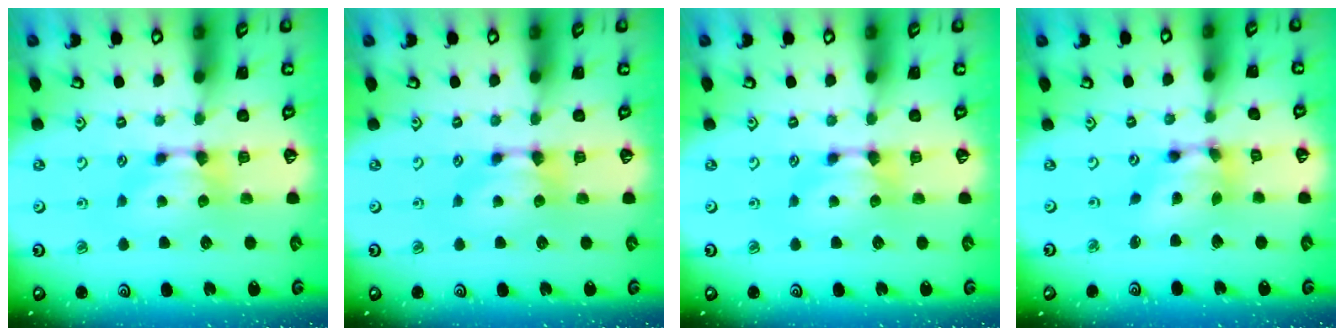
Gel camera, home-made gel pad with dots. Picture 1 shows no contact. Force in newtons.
{"total": 0.0}
{"total": 0.0}
{"total": 6.5, "press": 6.1, "slide": 2.2}